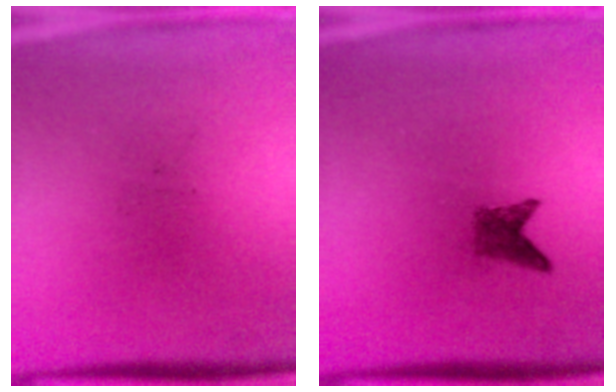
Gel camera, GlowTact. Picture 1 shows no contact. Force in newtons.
{"total": 2.0}